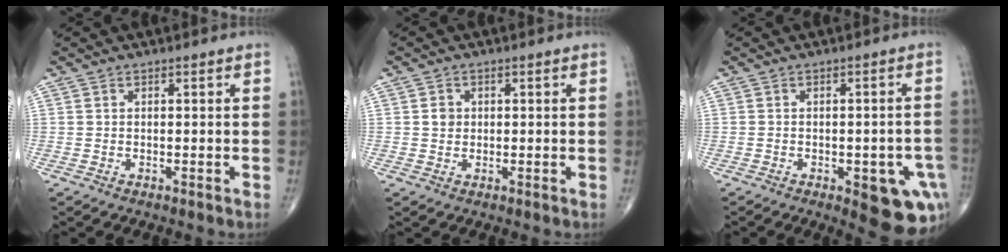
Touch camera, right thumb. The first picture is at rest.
{"total": 2.0, "force": [0.2, 1.8, 0.9], "torque": [-0.007, 0.002, 0.004]}
{"total": 11.9, "force": [-4.7, 4.9, 9.8], "torque": [-0.082, 0.015, -0.046]}